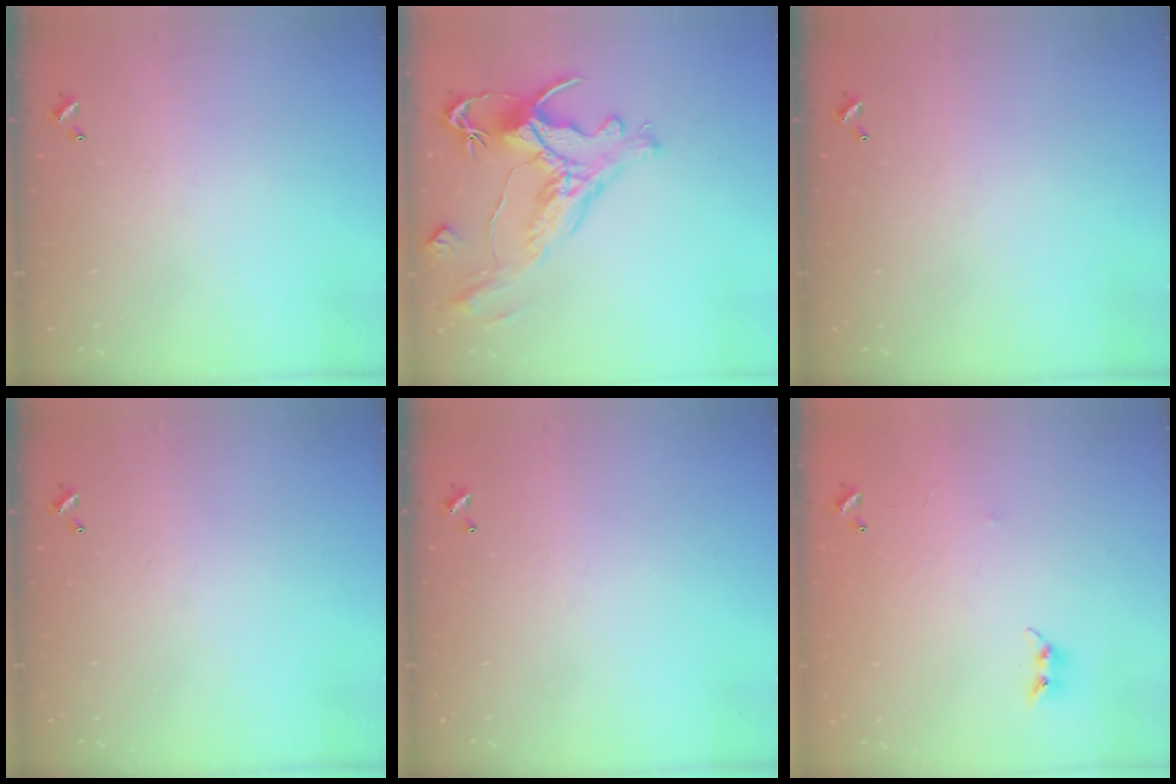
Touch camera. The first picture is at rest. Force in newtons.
{"total": 1.6, "press": 1.0, "slide": 1.3}
{"total": 0.0}
{"total": 0.0}
{"total": 0.0}
{"total": 6.2, "press": 6.2, "slide": 0.2}